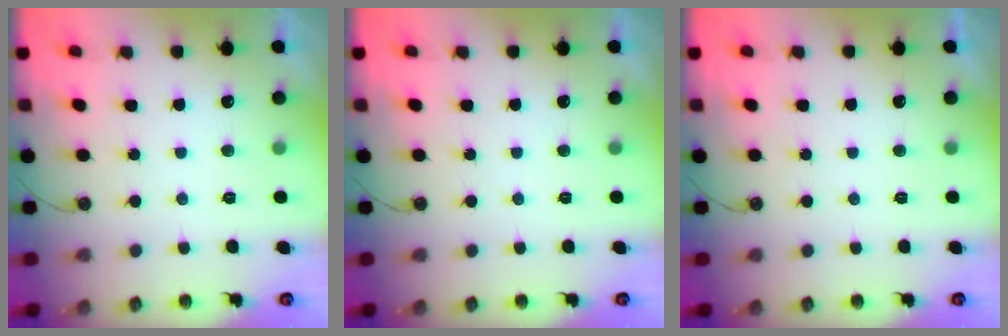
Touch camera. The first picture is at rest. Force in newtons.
{"total": 0.0}
{"total": 0.6, "press": 0.5, "slide": 0.2}